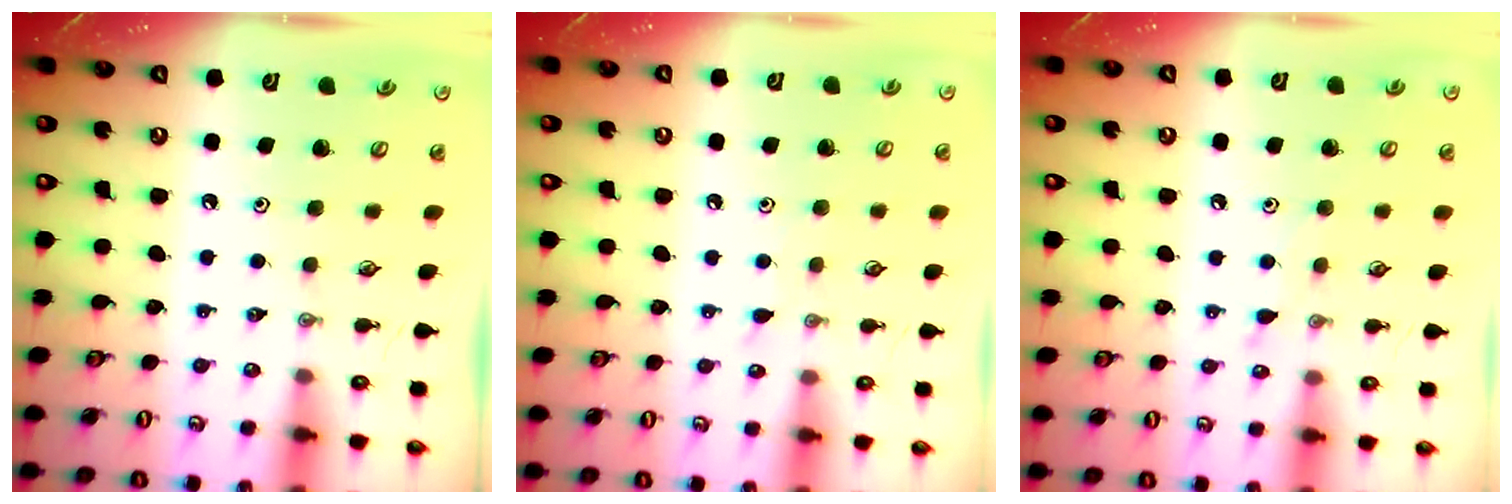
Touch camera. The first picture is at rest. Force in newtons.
{"total": 5.5, "press": 5.4, "slide": 0.6}
{"total": 6.8, "press": 6.8, "slide": 0.8}